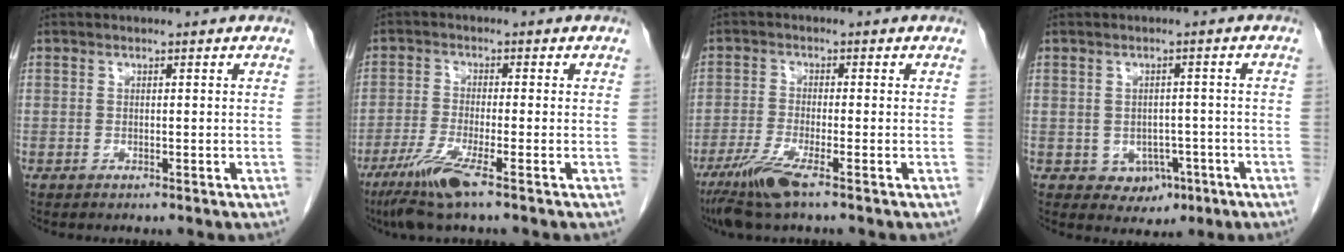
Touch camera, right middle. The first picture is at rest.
{"total": 6.9, "force": [-4.2, -0.3, 5.5], "torque": [-0.113, -0.023, -0.083]}
{"total": 6.1, "force": [-3.9, 0.0, 4.7], "torque": [-0.100, -0.019, -0.079]}
{"total": 4.4, "force": [-1.7, 3.5, 2.0], "torque": [-0.019, 0.005, -0.010]}